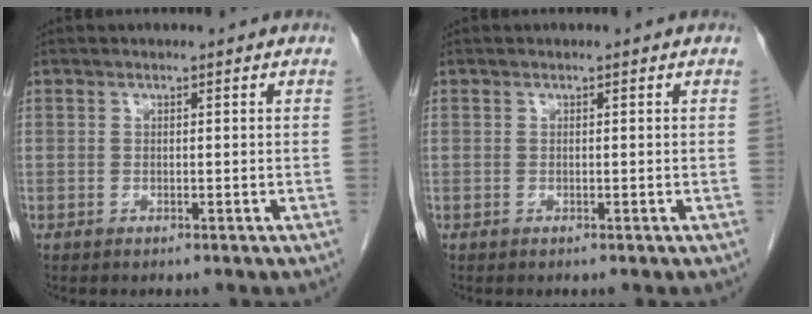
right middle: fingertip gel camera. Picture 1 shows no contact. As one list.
[{"total": 0.0}]